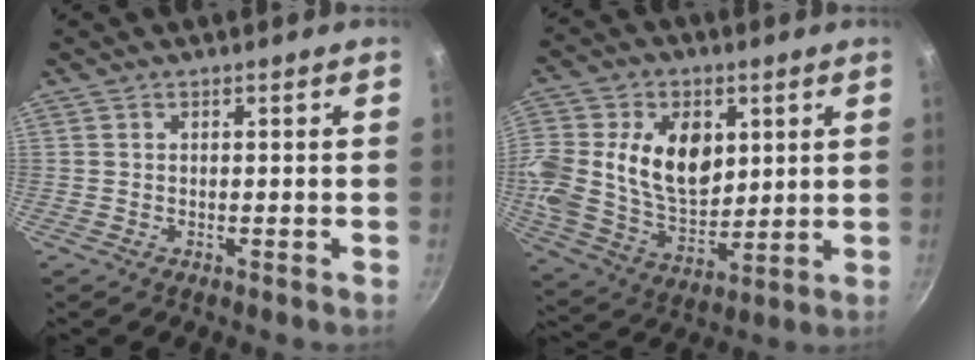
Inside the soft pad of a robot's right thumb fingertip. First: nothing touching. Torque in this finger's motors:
{"motor_torque": [2.46, 2.54, 0.64, -0.30, 0.19]}